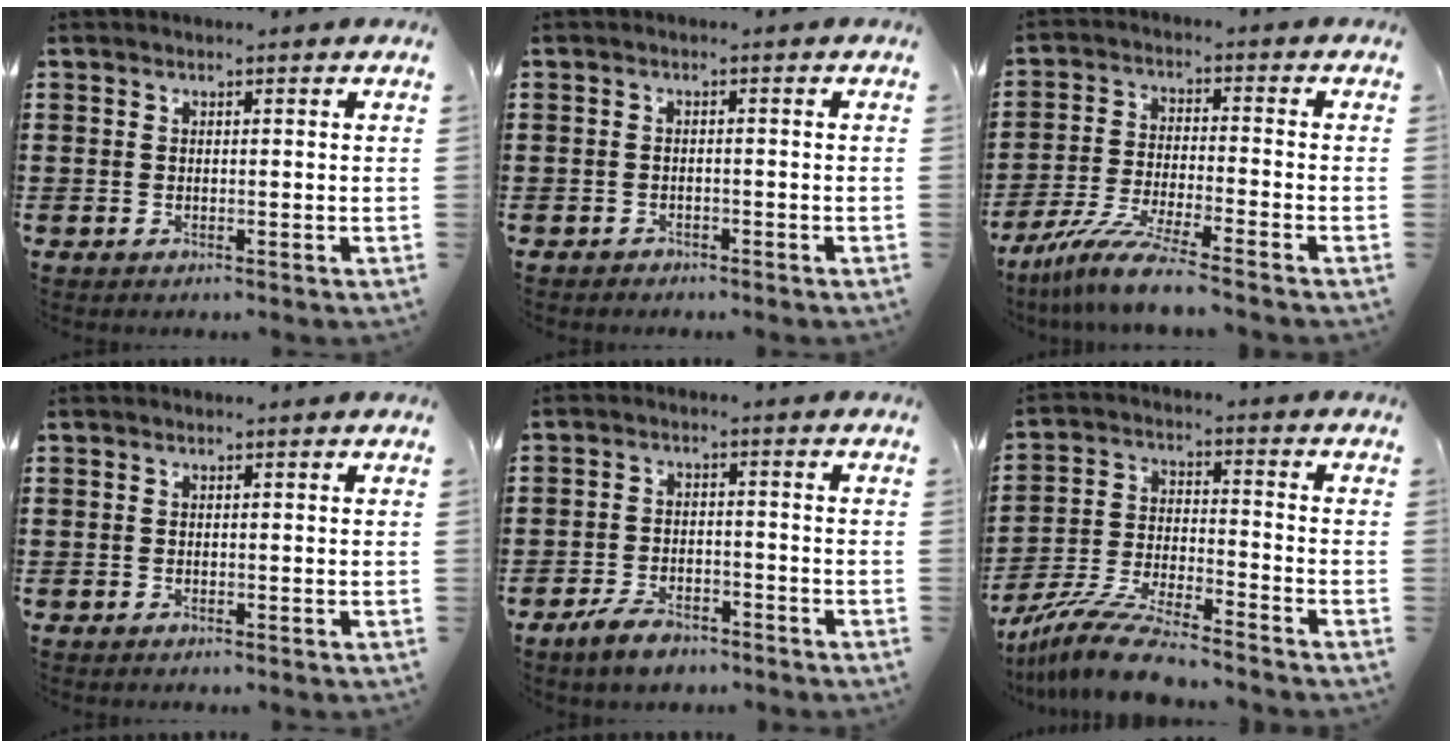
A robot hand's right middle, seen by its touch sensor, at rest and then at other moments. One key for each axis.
{"total": 1.1, "fx": -1.0, "fy": 0.5, "fz": -0.1, "tx": -0.001, "ty": 0.002, "tz": -0.023}
{"total": 8.2, "fx": -7.1, "fy": -0.1, "fz": 4.0, "tx": -0.090, "ty": -0.013, "tz": -0.140}
{"total": 0.0}
{"total": 4.0, "fx": -3.3, "fy": 1.7, "fz": 1.5, "tx": -0.039, "ty": 0.005, "tz": -0.068}
{"total": 9.7, "fx": -8.9, "fy": 0.9, "fz": 3.9, "tx": -0.081, "ty": 0.011, "tz": -0.175}